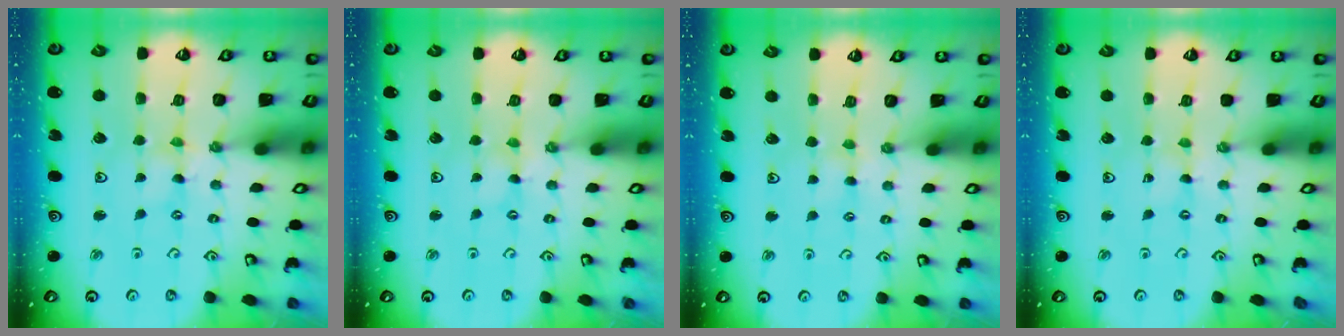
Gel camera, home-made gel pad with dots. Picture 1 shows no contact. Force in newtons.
{"total": 0.0}
{"total": 2.7, "press": 2.7, "slide": 0.4}
{"total": 0.0}